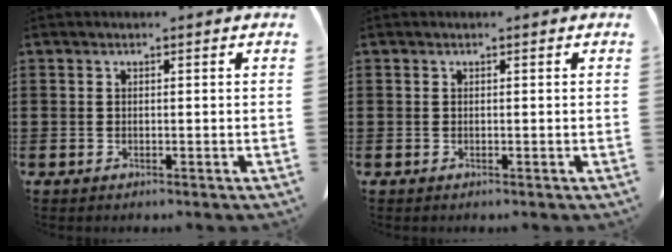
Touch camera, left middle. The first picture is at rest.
{"total": 0.0}